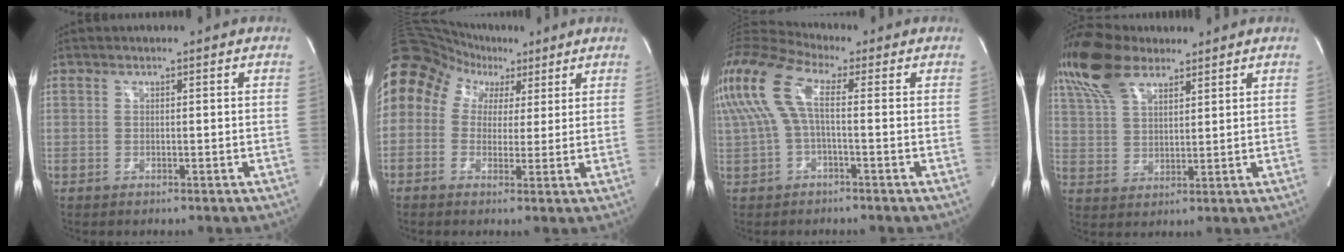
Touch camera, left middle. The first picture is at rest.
{"total": 11.7, "force": [5.2, 9.0, 5.3], "torque": [-0.102, 0.068, 0.088]}
{"total": 9.6, "force": [1.4, 2.9, 9.1], "torque": [-0.208, 0.044, 0.020]}
{"total": 10.3, "force": [7.6, 4.3, 5.5], "torque": [-0.125, 0.030, 0.153]}